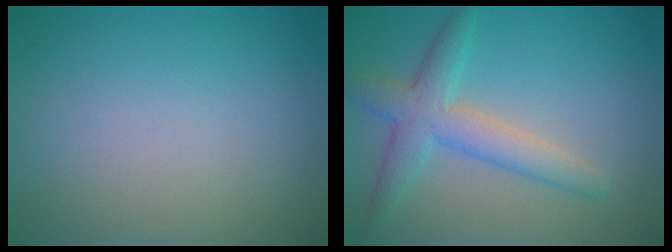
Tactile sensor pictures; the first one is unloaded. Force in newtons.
{"total": 4.3, "press": 4.3, "slide": 0.2}